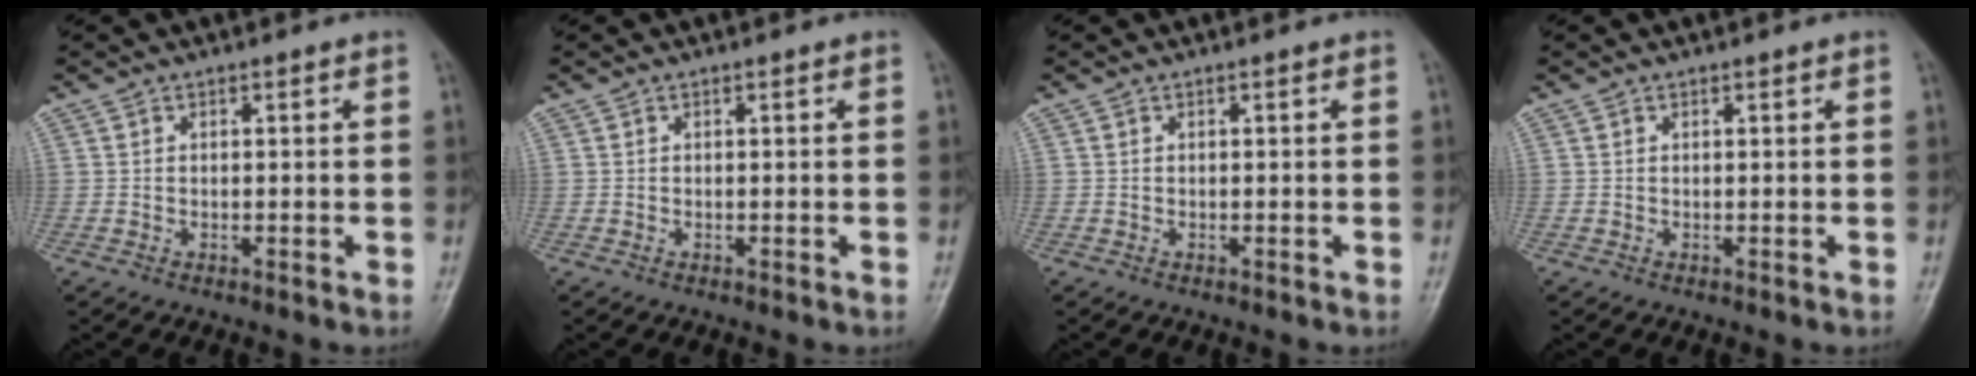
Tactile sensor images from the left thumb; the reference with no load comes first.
{"total": 0.0}
{"total": 0.0}
{"total": 0.0}